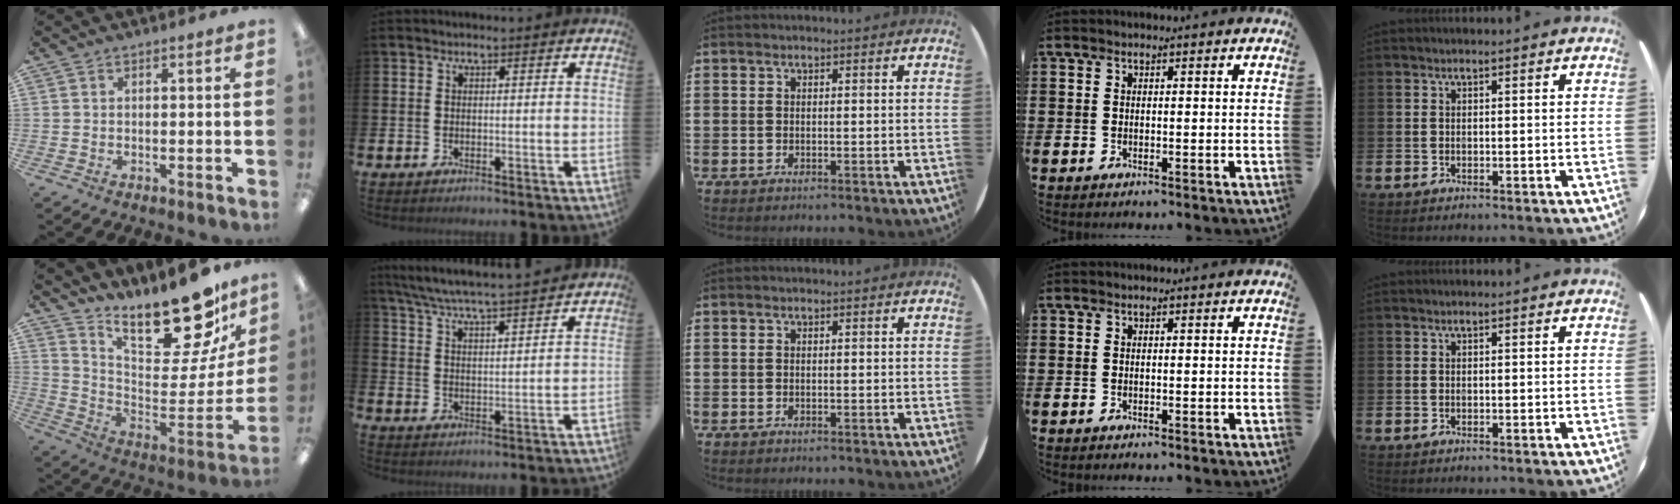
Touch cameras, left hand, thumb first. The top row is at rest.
{"thumb": {"total": 22.4, "force": [18.2, 7.3, 10.9], "torque": [-0.131, -0.146, 0.302]}, "index": {"total": 6.7, "force": [6.4, -0.1, 1.9], "torque": [-0.063, -0.042, 0.113]}}